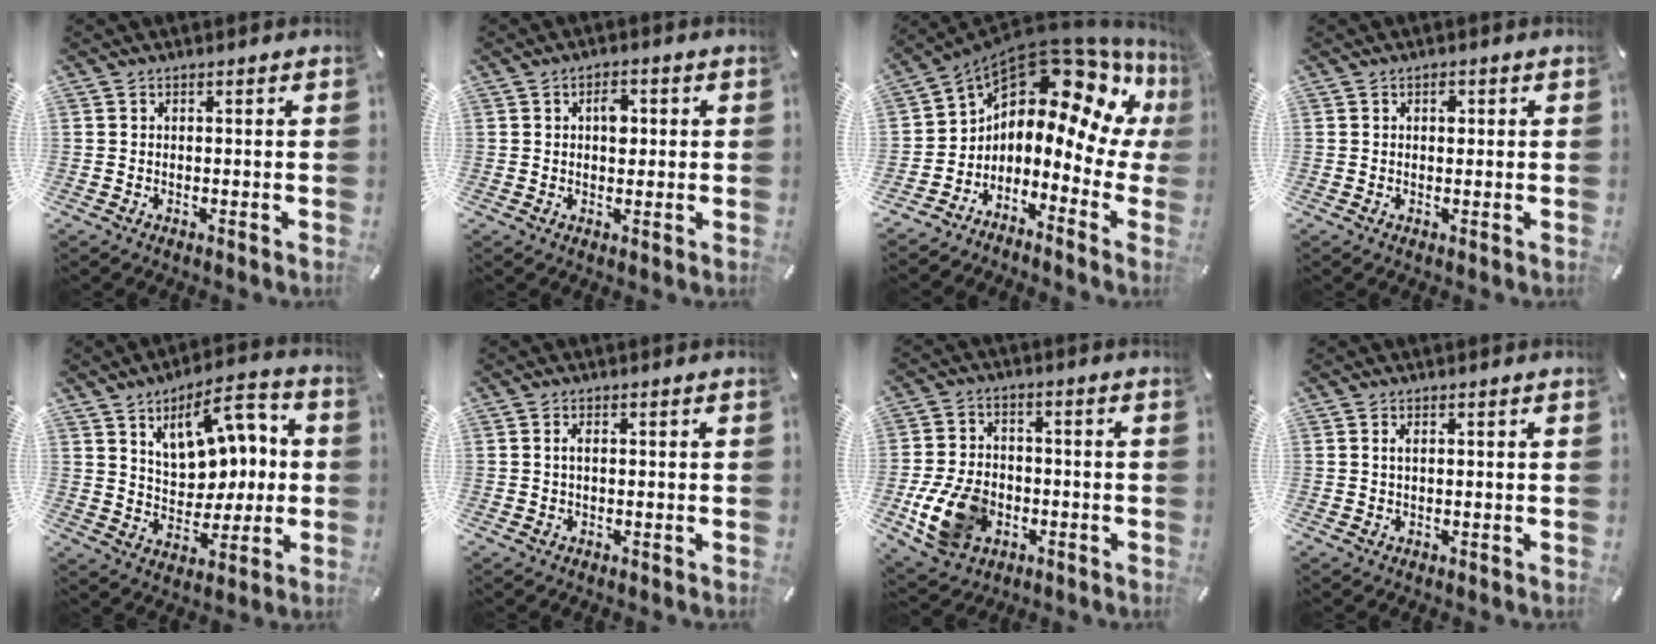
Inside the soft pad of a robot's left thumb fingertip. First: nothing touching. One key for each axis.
{"total": 3.9, "fx": 0.6, "fy": 2.5, "fz": 3.0, "tx": -0.030, "ty": -0.004, "tz": 0.002}
{"total": 13.3, "fx": 8.5, "fy": 6.5, "fz": 7.9, "tx": -0.124, "ty": -0.085, "tz": 0.133}
{"total": 1.6, "fx": 0.4, "fy": 1.1, "fz": 1.1, "tx": -0.007, "ty": -0.002, "tz": 0.002}
{"total": 13.9, "fx": 5.8, "fy": 9.2, "fz": 8.6, "tx": -0.116, "ty": -0.030, "tz": 0.103}
{"total": 1.7, "fx": 0.0, "fy": 0.8, "fz": 1.5, "tx": -0.029, "ty": 0.003, "tz": -0.002}
{"total": 13.0, "fx": -4.0, "fy": 9.5, "fz": 8.0, "tx": -0.169, "ty": 0.014, "tz": -0.067}
{"total": 1.2, "fx": 0.2, "fy": 0.4, "fz": 1.1, "tx": -0.021, "ty": 0.002, "tz": 0.003}